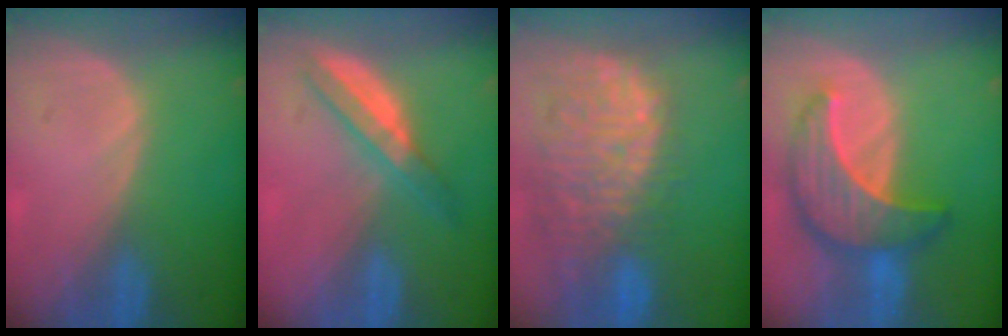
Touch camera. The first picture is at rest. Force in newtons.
{"total": 5.0, "press": 4.9, "slide": 1.3}
{"total": 13.6, "press": 11.4, "slide": 7.4}
{"total": 9.6, "press": 9.6, "slide": 0.8}